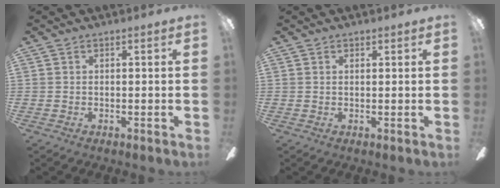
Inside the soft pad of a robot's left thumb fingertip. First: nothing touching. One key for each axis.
{"total": 0.7, "fx": 0.5, "fy": 0.4, "fz": 0.2, "tx": -0.005, "ty": 0.002, "tz": 0.009}